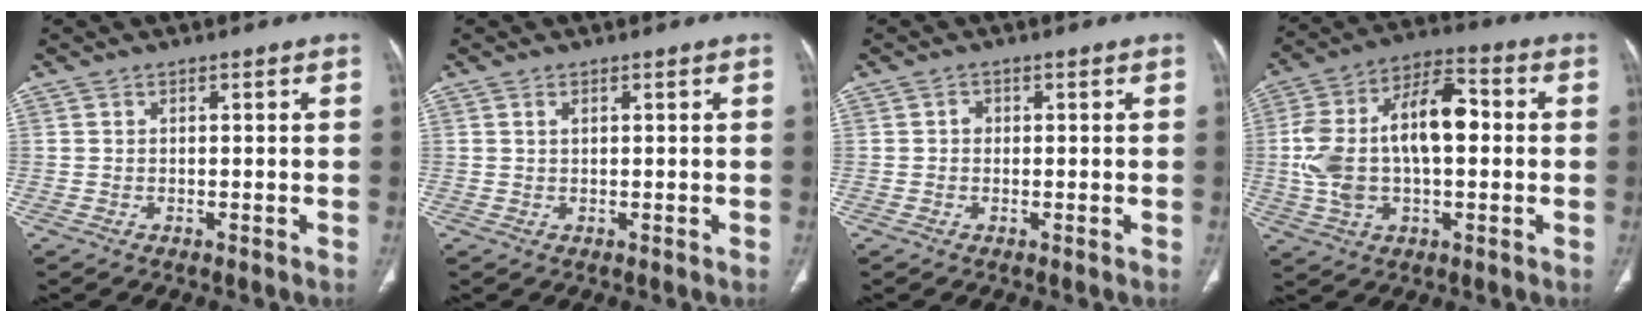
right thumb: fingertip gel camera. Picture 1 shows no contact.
{"total": 0.8, "force": [0.4, 0.4, 0.6], "torque": [-0.013, 0.002, 0.008]}
{"total": 1.2, "force": [0.0, 1.0, 0.5], "torque": [-0.002, 0.004, -0.003]}
{"total": 18.4, "force": [0.6, 9.9, 15.6], "torque": [-0.289, 0.040, 0.007]}